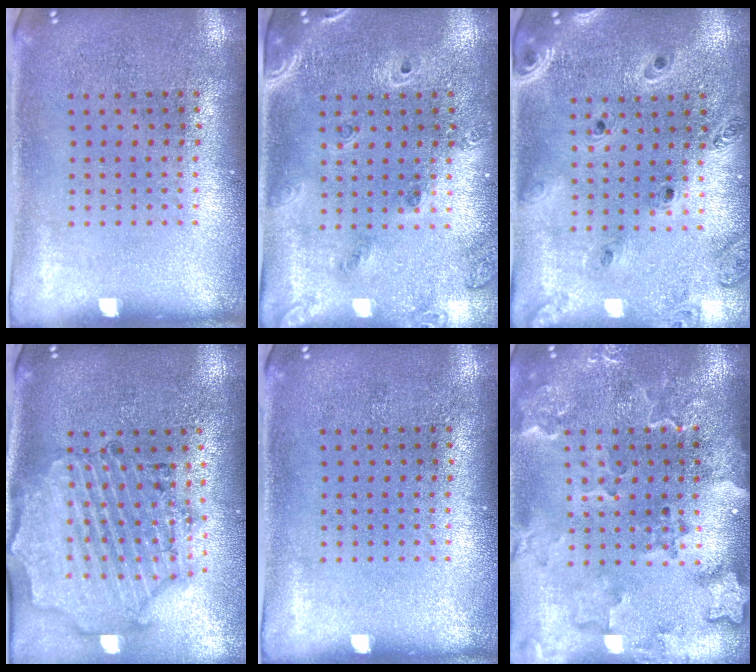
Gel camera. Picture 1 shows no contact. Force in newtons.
{"total": 1.5, "press": 1.4, "slide": 0.6}
{"total": 1.4, "press": 1.3, "slide": 0.3}
{"total": 1.8, "press": 1.8, "slide": 0.3}
{"total": 0.0}
{"total": 2.7, "press": 2.4, "slide": 1.2}